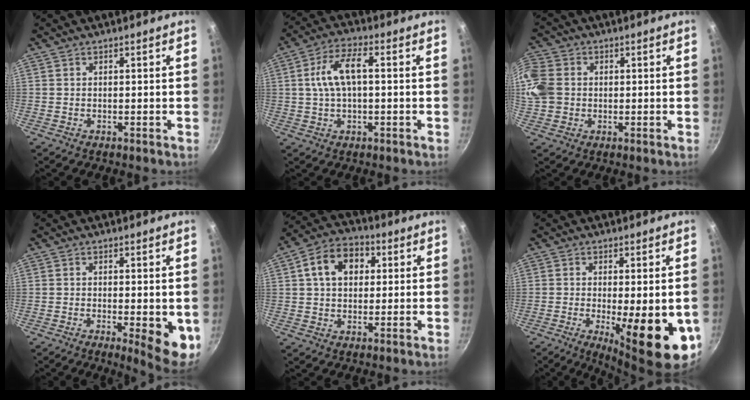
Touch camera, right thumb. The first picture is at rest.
{"total": 8.9, "force": [0.8, 4.2, 7.8], "torque": [-0.148, 0.025, 0.009]}
{"total": 12.0, "force": [0.9, 10.3, 6.1], "torque": [-0.146, 0.012, 0.010]}
{"total": 8.1, "force": [-1.7, 2.2, 7.6], "torque": [-0.088, -0.008, -0.017]}
{"total": 11.0, "force": [2.8, 8.0, 6.9], "torque": [-0.089, 0.017, 0.032]}
{"total": 15.9, "force": [-4.2, 4.5, 14.7], "torque": [-0.185, -0.011, -0.047]}